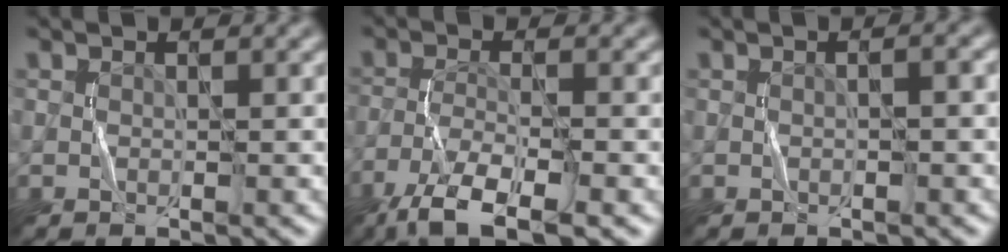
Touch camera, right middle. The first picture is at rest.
{"total": 7.1, "force": [-4.8, 1.7, 4.9], "torque": [-0.090, -0.007, -0.092]}
{"total": 1.5, "force": [0.2, 0.5, 1.4], "torque": [-0.015, -0.003, -0.002]}